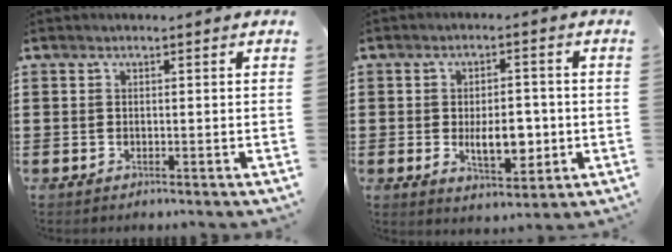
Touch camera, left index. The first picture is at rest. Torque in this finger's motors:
{"motor_torque": [1.09, 0.15, 0.58, 0.12]}